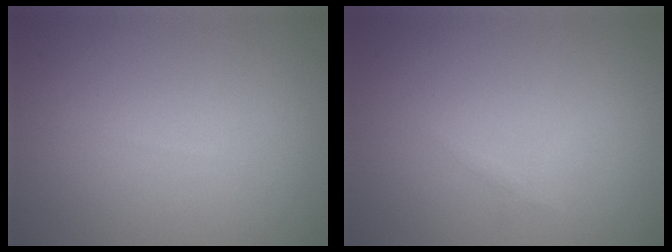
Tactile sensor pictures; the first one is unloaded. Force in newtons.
{"total": 0.6, "press": 0.6, "slide": 0.1}